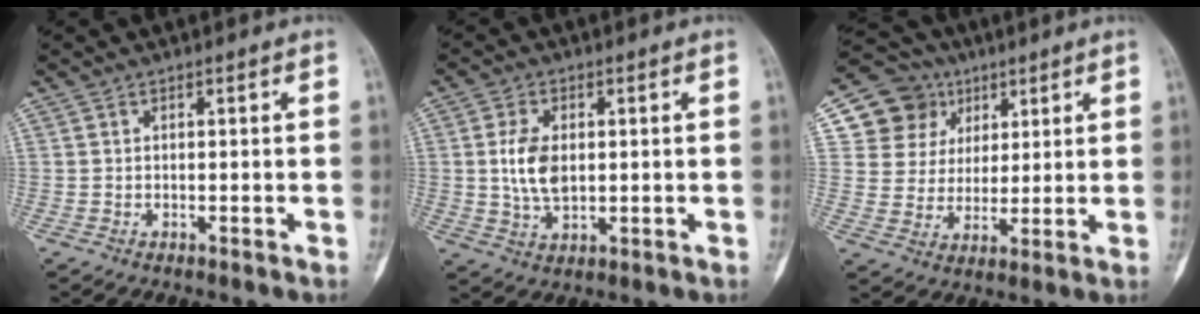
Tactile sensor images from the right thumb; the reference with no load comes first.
{"total": 7.4, "force": [0.7, 4.4, 5.9], "torque": [-0.109, -0.005, 0.016]}
{"total": 11.9, "force": [5.3, 10.4, 2.1], "torque": [0.004, -0.009, 0.096]}